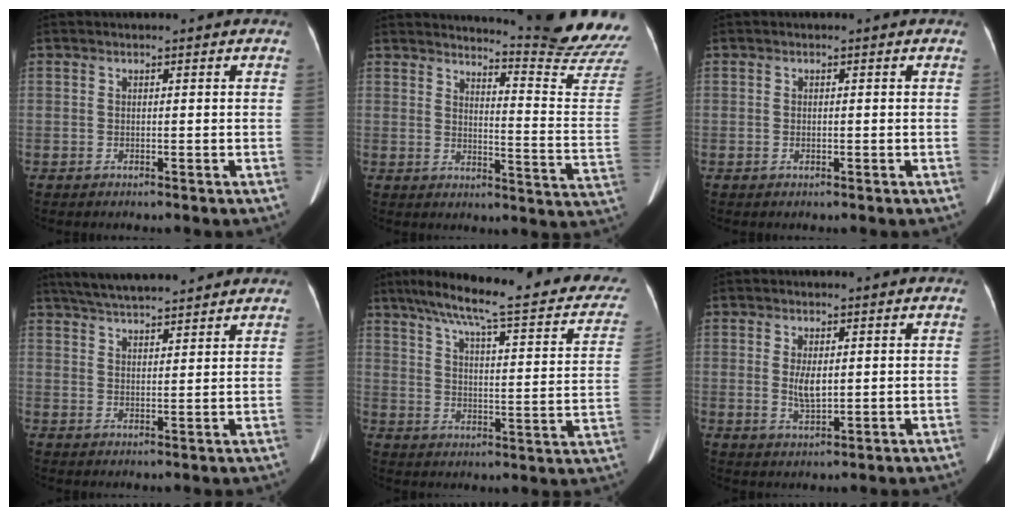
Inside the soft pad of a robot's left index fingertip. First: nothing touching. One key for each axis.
{"total": 15.8, "fx": 15.4, "fy": -3.1, "fz": 2.1, "tx": -0.036, "ty": -0.153, "tz": 0.172}
{"total": 0.5, "fx": -0.1, "fy": 0.3, "fz": 0.4, "tx": -0.010, "ty": 0.000, "tz": -0.002}
{"total": 12.8, "fx": 11.5, "fy": 1.5, "fz": 5.5, "tx": -0.095, "ty": 0.032, "tz": 0.174}
{"total": 26.8, "fx": 21.0, "fy": 4.2, "fz": 16.1, "tx": -0.232, "ty": 0.006, "tz": 0.265}
{"total": 3.4, "fx": 0.6, "fy": 1.3, "fz": 3.1, "tx": -0.062, "ty": -0.006, "tz": 0.016}